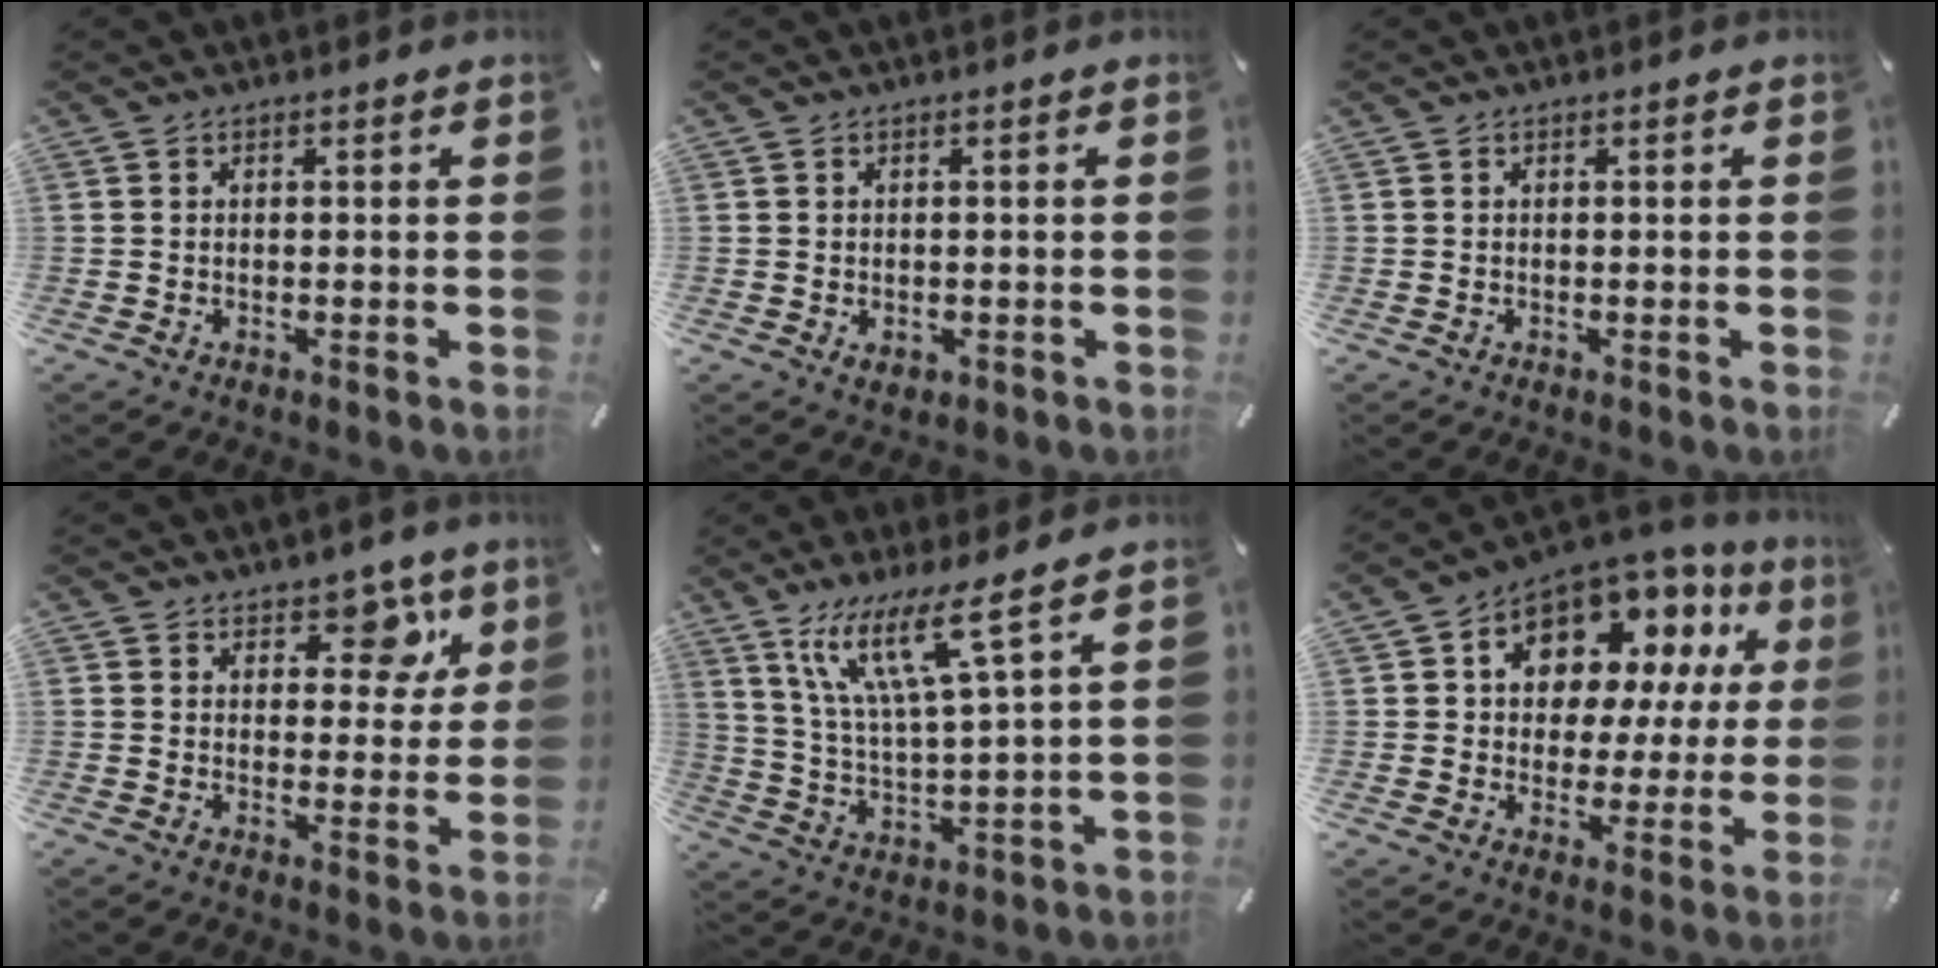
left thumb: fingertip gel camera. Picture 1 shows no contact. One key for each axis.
{"total": 1.4, "fx": -0.3, "fy": 1.2, "fz": 0.6, "tx": -0.006, "ty": -0.002, "tz": -0.008}
{"total": 0.0}
{"total": 8.4, "fx": 5.2, "fy": 5.2, "fz": 3.9, "tx": -0.029, "ty": -0.039, "tz": 0.085}
{"total": 13.4, "fx": 8.9, "fy": 1.4, "fz": 9.9, "tx": -0.219, "ty": -0.032, "tz": 0.151}
{"total": 12.4, "fx": 6.8, "fy": 8.8, "fz": 5.4, "tx": -0.093, "ty": -0.057, "tz": 0.126}